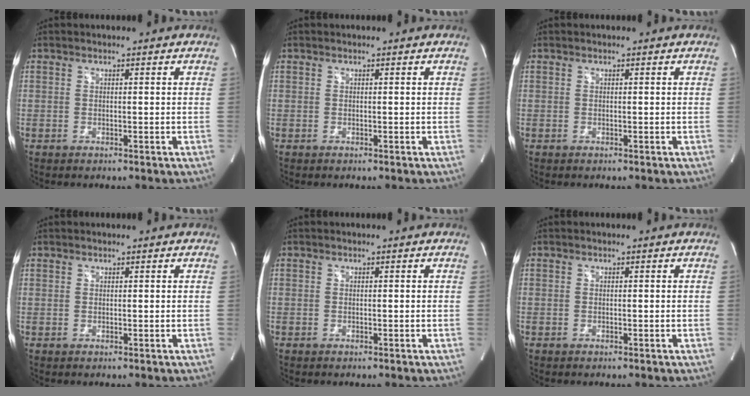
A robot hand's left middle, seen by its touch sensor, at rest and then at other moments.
{"total": 0.0}
{"total": 0.0}
{"total": 0.5, "force": [0.4, 0.3, 0.0], "torque": [-0.002, 0.002, 0.006]}
{"total": 0.0}
{"total": 0.0}